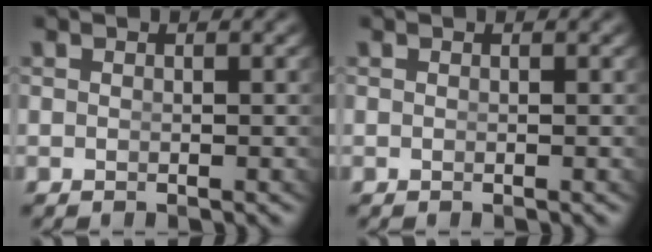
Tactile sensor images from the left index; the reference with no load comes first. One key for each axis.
{"total": 0.0}